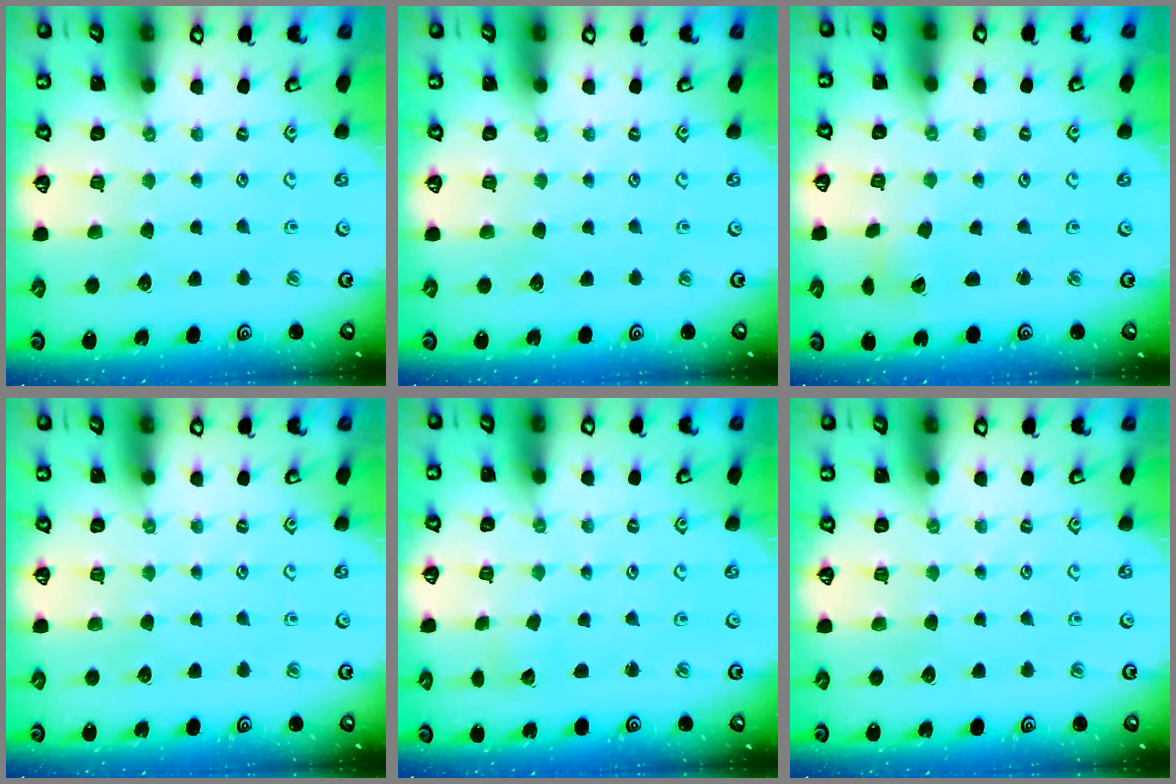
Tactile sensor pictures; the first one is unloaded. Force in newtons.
{"total": 0.0}
{"total": 1.7, "press": 1.7, "slide": 0.0}
{"total": 0.0}
{"total": 1.9, "press": 1.9, "slide": 0.3}
{"total": 0.0}